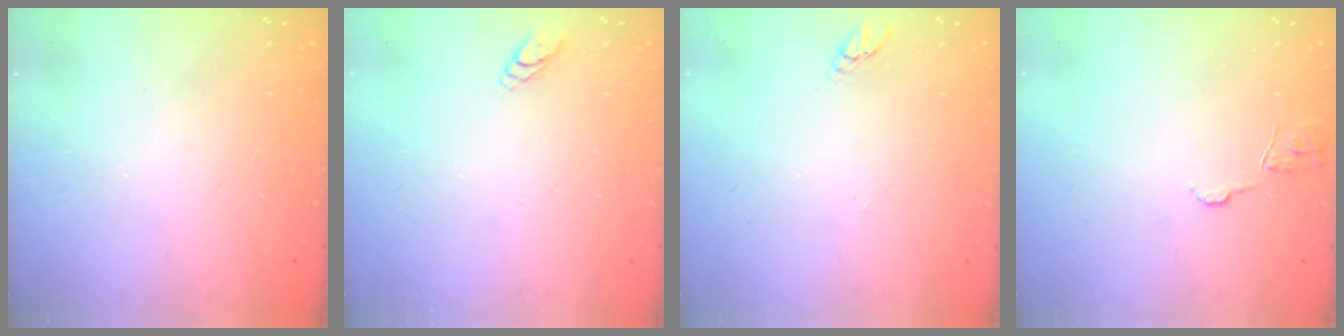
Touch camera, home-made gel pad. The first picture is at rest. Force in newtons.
{"total": 2.8, "press": 2.8, "slide": 0.3}
{"total": 2.2, "press": 2.2, "slide": 0.2}
{"total": 6.1, "press": 6.1, "slide": 0.4}